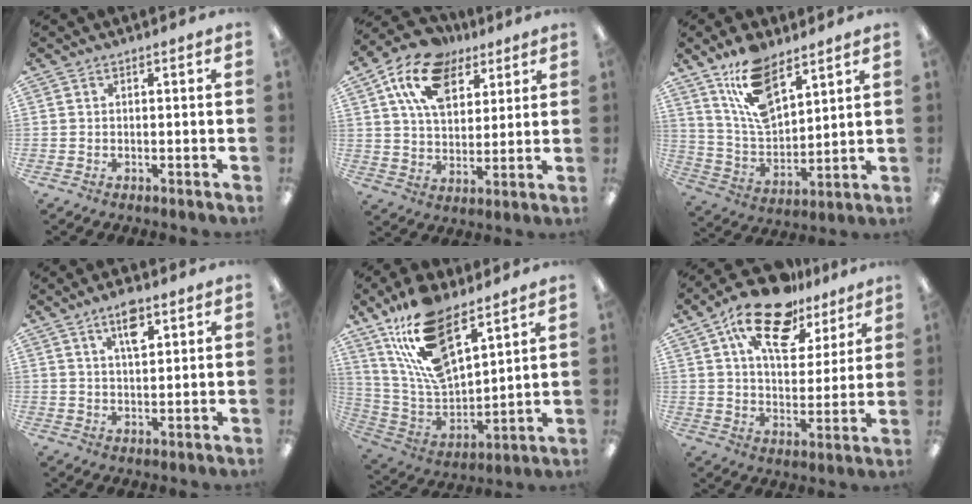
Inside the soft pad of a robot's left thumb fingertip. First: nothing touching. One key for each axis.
{"total": 15.2, "fx": 8.5, "fy": 9.7, "fz": 8.0, "tx": -0.145, "ty": -0.026, "tz": 0.158}
{"total": 14.5, "fx": 9.9, "fy": 6.4, "fz": 8.4, "tx": -0.162, "ty": -0.042, "tz": 0.181}
{"total": 6.4, "fx": 3.7, "fy": 2.5, "fz": 4.5, "tx": -0.065, "ty": -0.010, "tz": 0.058}
{"total": 19.0, "fx": 12.4, "fy": 8.3, "fz": 11.7, "tx": -0.243, "ty": -0.061, "tz": 0.223}
{"total": 17.6, "fx": 11.7, "fy": 8.4, "fz": 10.1, "tx": -0.176, "ty": -0.054, "tz": 0.203}